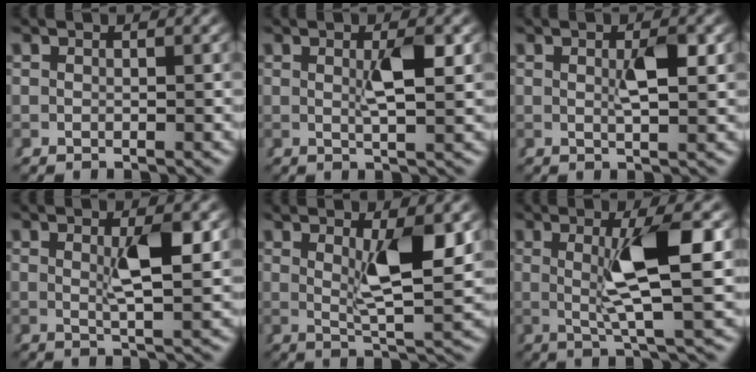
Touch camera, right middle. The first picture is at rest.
{"total": 3.0, "force": [0.4, 0.3, 3.0], "torque": [-0.047, -0.007, 0.011]}
{"total": 2.6, "force": [0.3, 0.4, 2.5], "torque": [-0.038, -0.006, 0.008]}
{"total": 3.7, "force": [0.7, 0.3, 3.6], "torque": [-0.058, -0.008, 0.020]}
{"total": 5.5, "force": [1.8, 0.8, 5.2], "torque": [-0.089, -0.014, 0.040]}
{"total": 6.8, "force": [0.7, 0.4, 6.7], "torque": [-0.110, -0.003, 0.020]}